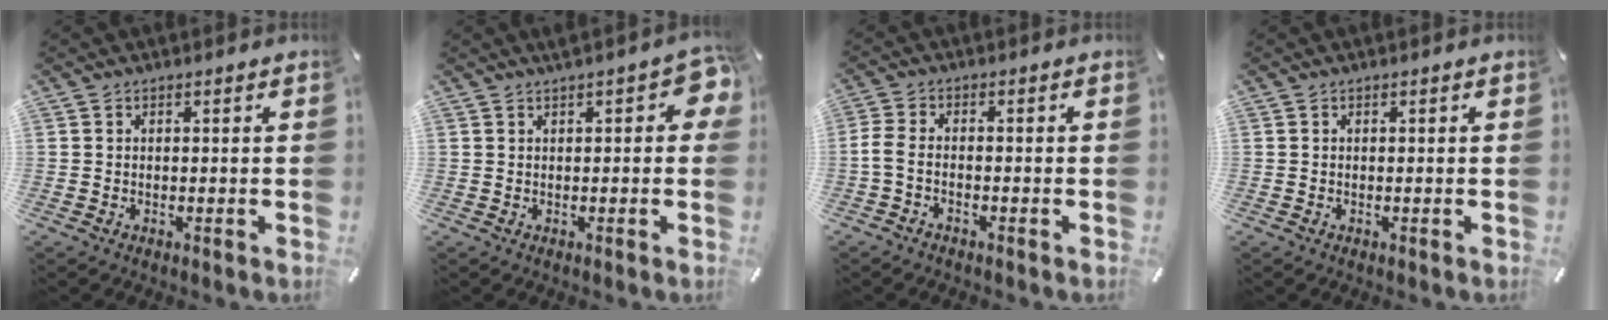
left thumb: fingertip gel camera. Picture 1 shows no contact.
{"total": 5.2, "force": [1.3, 2.3, 4.5], "torque": [-0.059, 0.004, 0.019]}
{"total": 2.9, "force": [-1.8, 1.0, 2.1], "torque": [-0.056, 0.001, -0.038]}
{"total": 0.0}